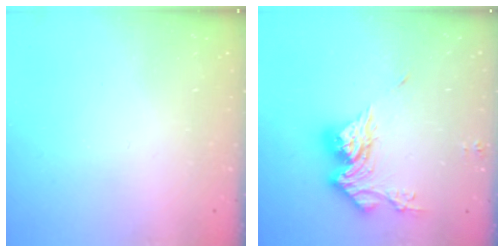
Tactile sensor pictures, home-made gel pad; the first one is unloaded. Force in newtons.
{"total": 14.3, "press": 14.3, "slide": 1.1}